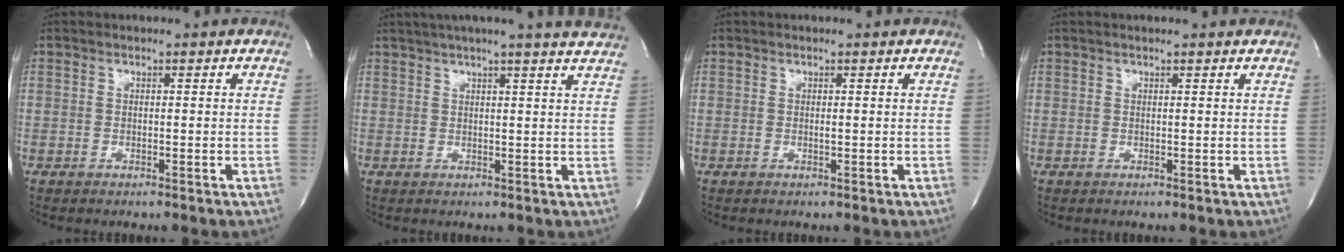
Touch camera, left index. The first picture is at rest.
{"total": 13.7, "force": [12.1, -0.9, 6.5], "torque": [-0.110, 0.001, 0.143]}
{"total": 0.0}
{"total": 2.2, "force": [2.1, -0.1, 0.9], "torque": [-0.014, 0.013, 0.023]}